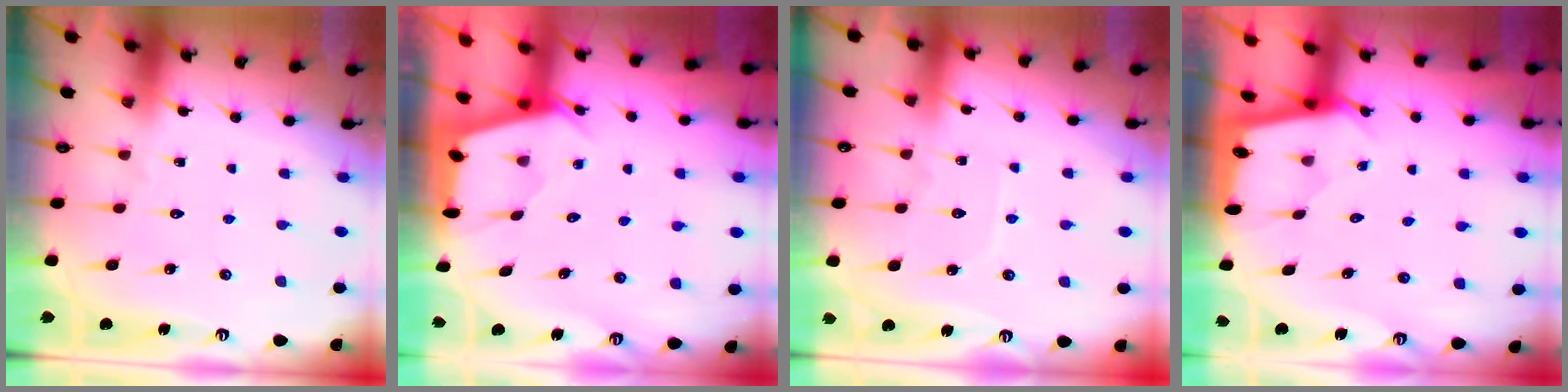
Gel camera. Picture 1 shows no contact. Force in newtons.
{"total": 2.4, "press": 2.3, "slide": 0.3}
{"total": 2.9, "press": 2.9, "slide": 0.4}
{"total": 1.5, "press": 1.5, "slide": 0.2}